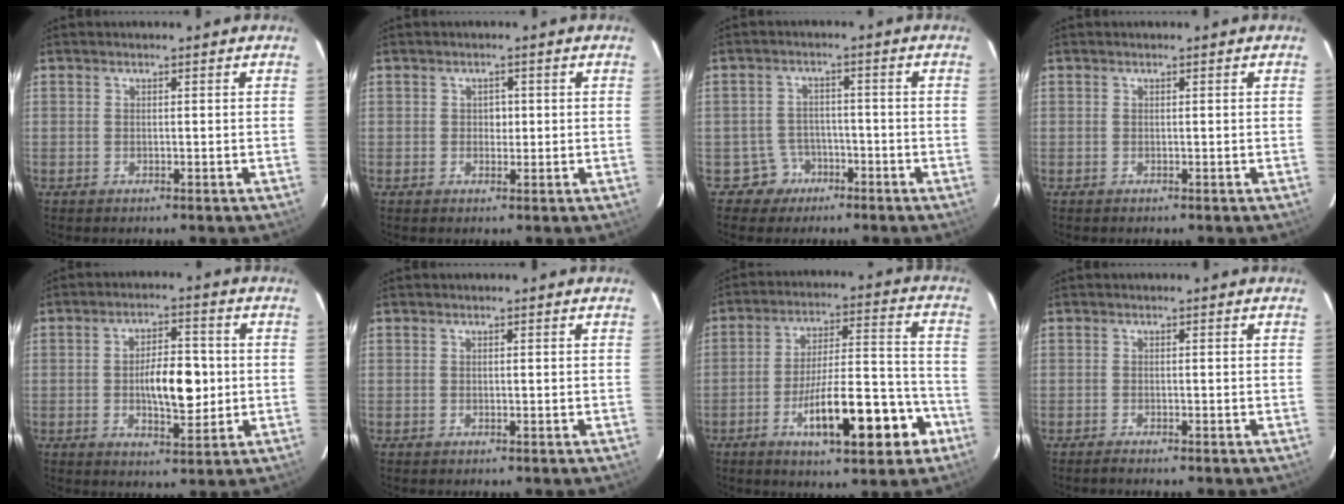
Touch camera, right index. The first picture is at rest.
{"total": 1.6, "force": [0.1, 1.2, 1.0], "torque": [-0.011, 0.003, 0.001]}
{"total": 4.1, "force": [-2.2, 3.4, -0.5], "torque": [0.012, 0.014, -0.033]}
{"total": 0.0}
{"total": 8.6, "force": [-0.5, 3.2, 7.9], "torque": [-0.133, 0.009, -0.004]}
{"total": 0.0}
{"total": 15.8, "force": [-7.1, 3.8, 13.6], "torque": [-0.215, 0.020, -0.101]}
{"total": 1.4, "force": [-1.2, -0.1, 0.7], "torque": [-0.011, -0.001, -0.017]}